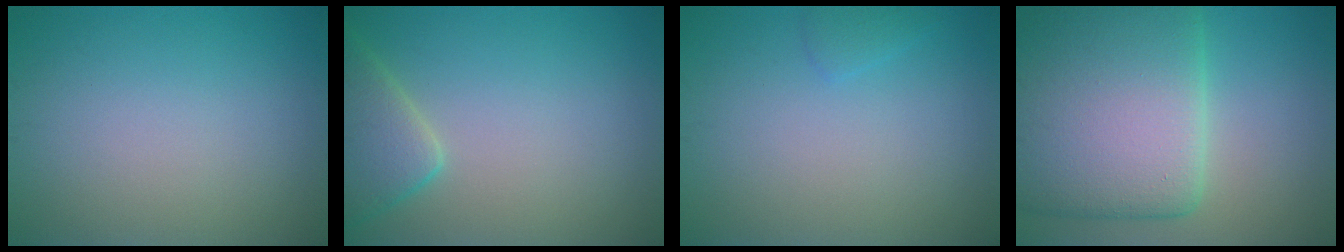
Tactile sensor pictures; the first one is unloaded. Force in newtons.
{"total": 4.2, "press": 4.1, "slide": 0.3}
{"total": 0.9, "press": 0.9, "slide": 0.1}
{"total": 14.5, "press": 14.5, "slide": 0.5}